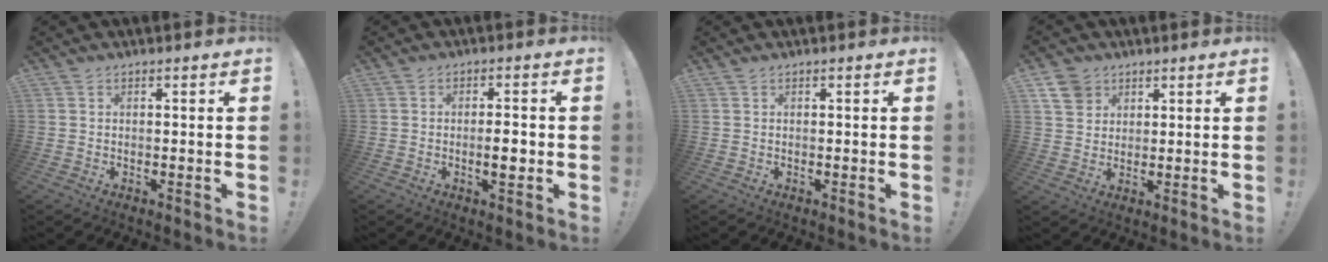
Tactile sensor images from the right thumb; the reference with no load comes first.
{"total": 4.3, "force": [-1.1, 1.0, 4.0], "torque": [-0.051, -0.002, -0.022]}
{"total": 0.0}
{"total": 6.9, "force": [4.2, 5.2, 1.8], "torque": [-0.024, -0.021, 0.082]}